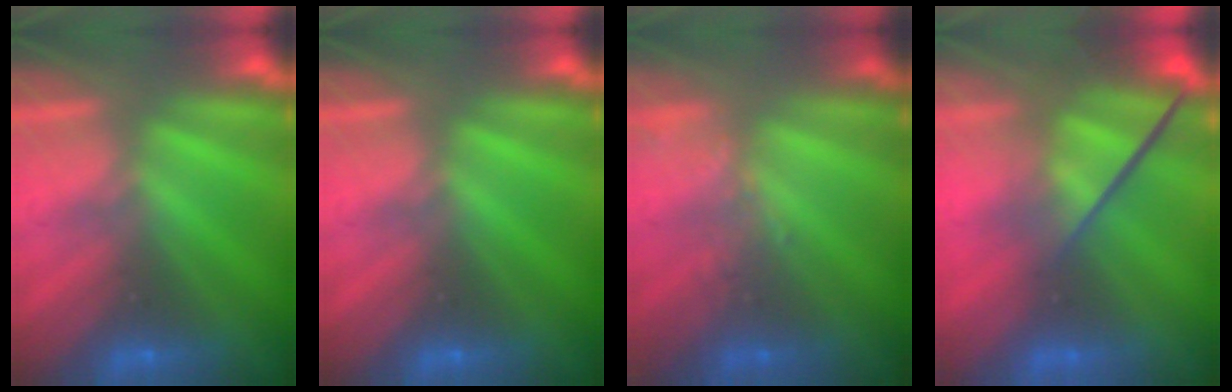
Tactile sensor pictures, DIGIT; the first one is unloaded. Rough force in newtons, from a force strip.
{"total": 0.0}
{"total": 1.9}
{"total": 3.7}